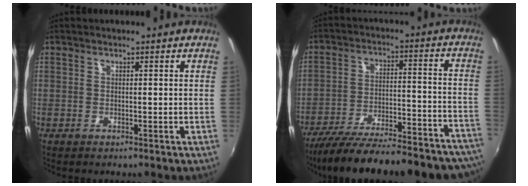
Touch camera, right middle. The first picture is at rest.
{"total": 30.6, "force": [-26.8, 6.2, 13.4], "torque": [-0.222, -0.037, -0.358]}